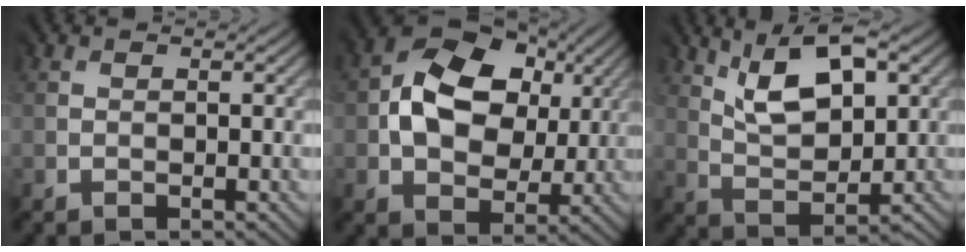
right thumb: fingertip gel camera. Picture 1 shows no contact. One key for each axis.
{"total": 11.6, "fx": 2.6, "fy": 8.9, "fz": 7.0, "tx": -0.131, "ty": 0.014, "tz": 0.043}
{"total": 8.4, "fx": 5.4, "fy": 3.4, "fz": 5.4, "tx": -0.109, "ty": 0.009, "tz": 0.100}